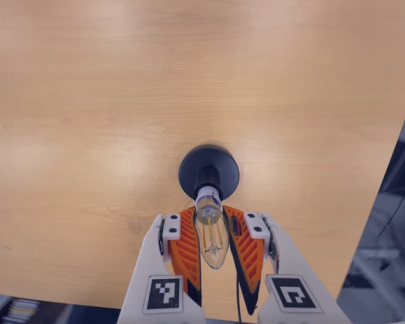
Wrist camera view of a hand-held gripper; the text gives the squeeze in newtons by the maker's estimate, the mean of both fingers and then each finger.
{"total": 21.2, "left": 20.6, "right": 21.8}